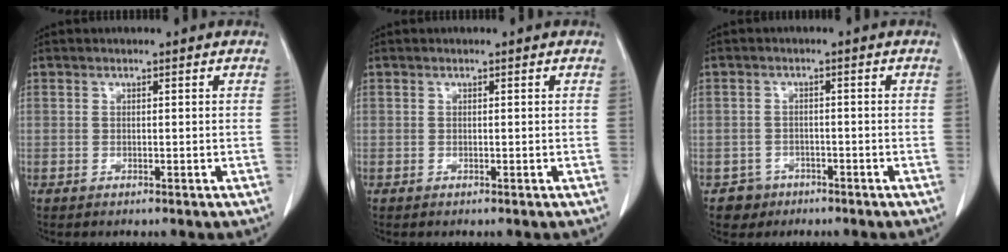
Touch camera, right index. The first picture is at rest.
{"total": 0.0}
{"total": 3.2, "force": [-1.8, 2.6, -0.3], "torque": [0.008, 0.013, -0.029]}